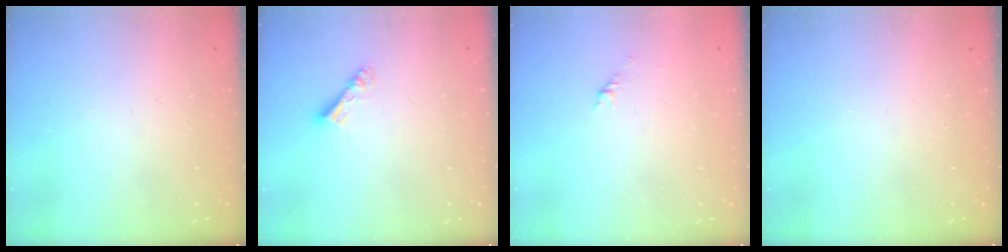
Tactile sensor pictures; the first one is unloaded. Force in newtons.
{"total": 4.3, "press": 4.3, "slide": 0.3}
{"total": 1.5, "press": 1.4, "slide": 0.5}
{"total": 0.0}